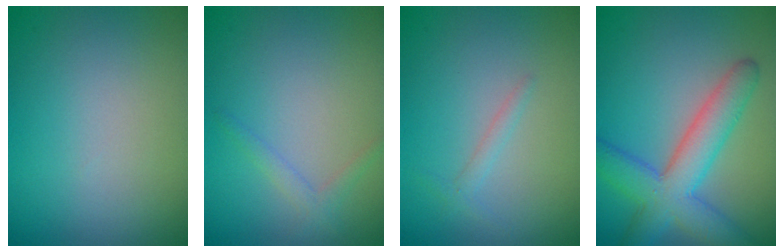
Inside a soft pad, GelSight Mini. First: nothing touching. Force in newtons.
{"total": 1.3, "press": 1.3, "slide": 0.1}
{"total": 0.9, "press": 0.9, "slide": 0.1}
{"total": 6.6, "press": 6.6, "slide": 0.4}